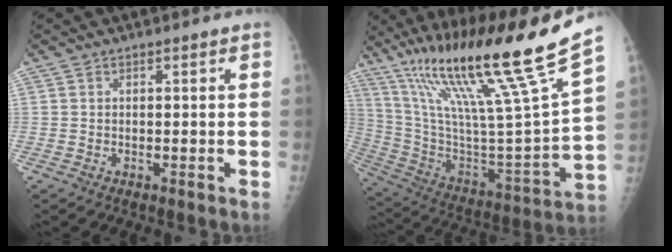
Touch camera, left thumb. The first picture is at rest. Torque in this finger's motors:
{"motor_torque": [1.29, -0.20, 1.92, -0.84, 0.57]}